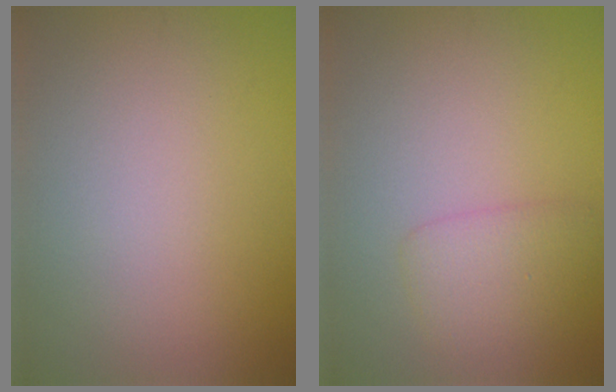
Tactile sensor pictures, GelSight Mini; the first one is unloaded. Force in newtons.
{"total": 2.6, "press": 2.6, "slide": 0.1}